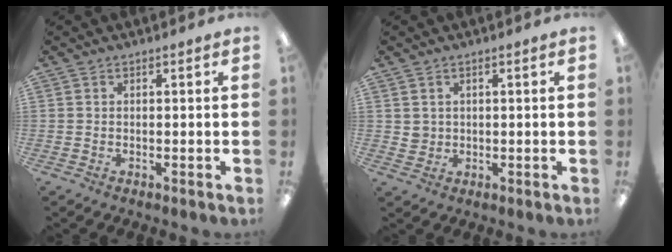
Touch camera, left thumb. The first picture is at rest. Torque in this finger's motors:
{"motor_torque": [-0.13, -0.01, -0.05, -0.05, 0.00]}